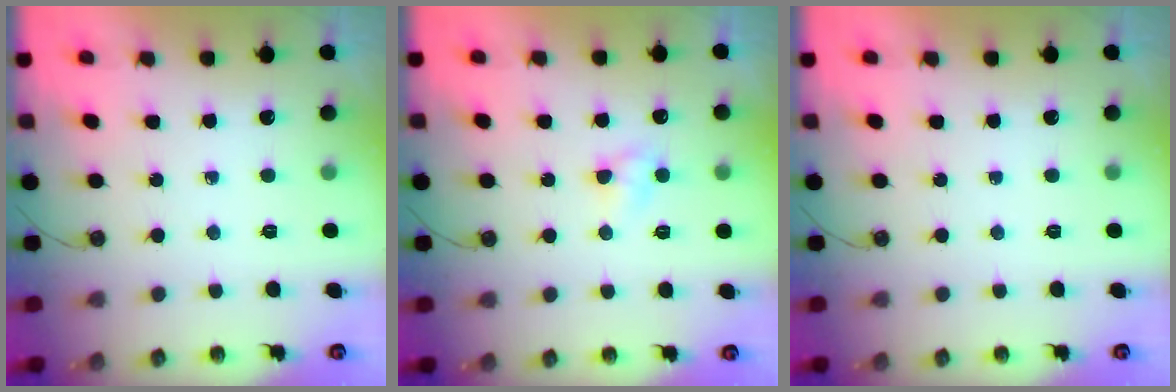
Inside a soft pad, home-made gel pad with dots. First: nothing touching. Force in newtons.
{"total": 4.1, "press": 4.0, "slide": 0.5}
{"total": 0.0}